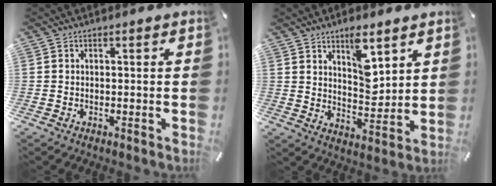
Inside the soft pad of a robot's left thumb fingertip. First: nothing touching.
{"total": 9.7, "force": [5.8, 5.0, 6.0], "torque": [-0.072, -0.043, 0.096]}